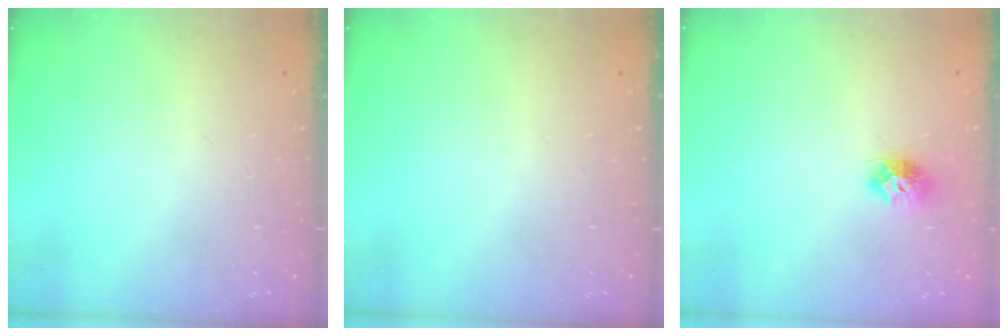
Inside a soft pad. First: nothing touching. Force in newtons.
{"total": 0.0}
{"total": 8.0, "press": 8.0, "slide": 0.5}